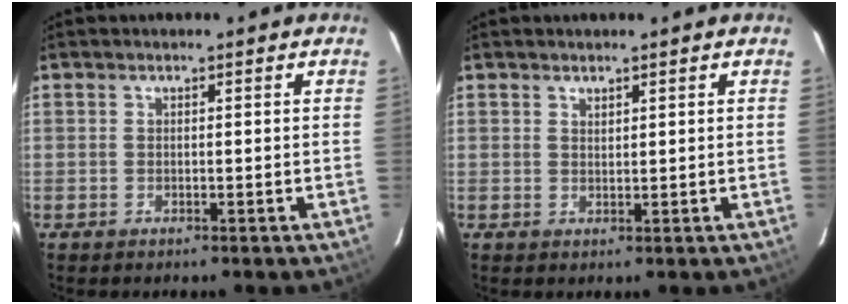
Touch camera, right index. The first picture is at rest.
{"total": 1.0, "force": [0.9, 0.3, 0.3], "torque": [-0.004, 0.001, 0.016]}